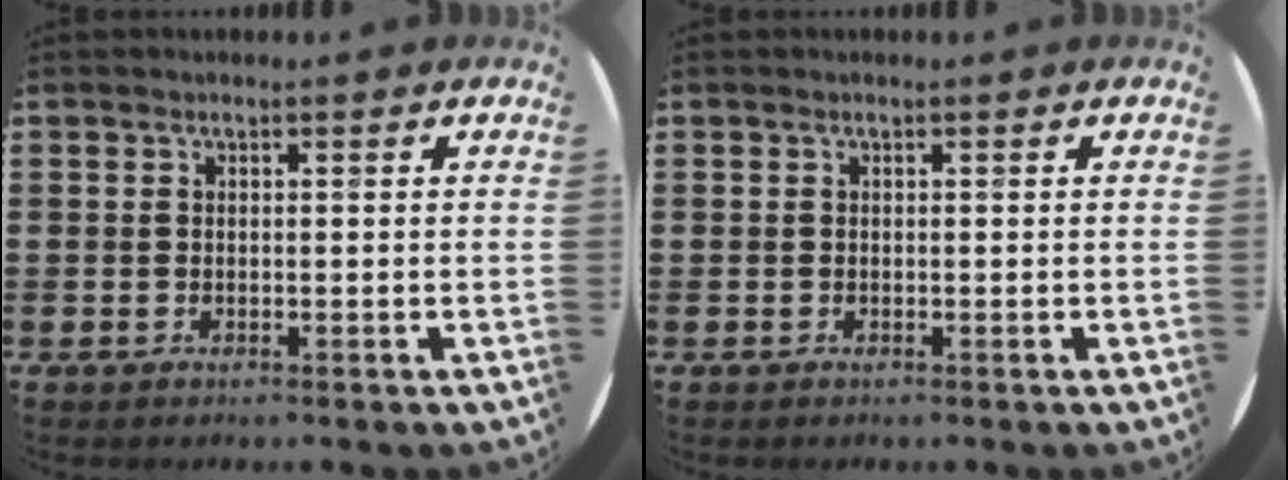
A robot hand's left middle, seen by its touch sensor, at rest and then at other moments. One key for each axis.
{"total": 0.0}